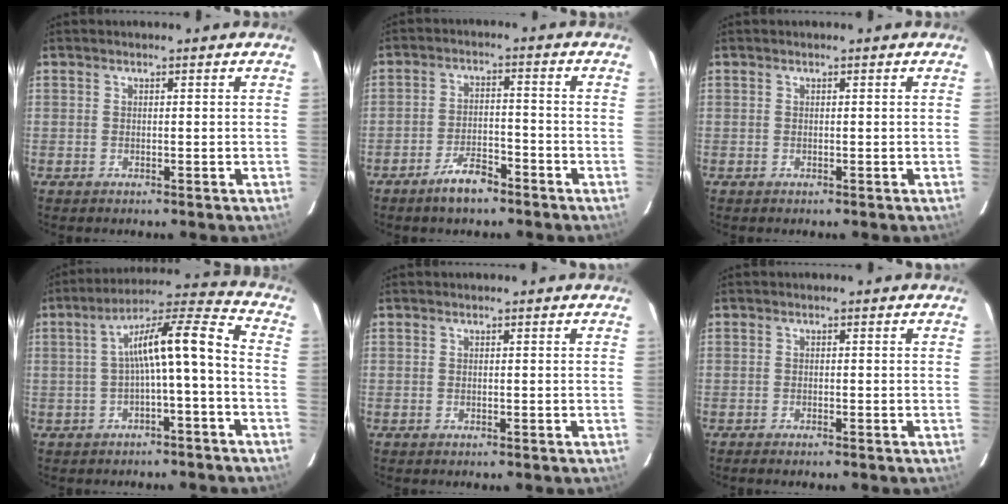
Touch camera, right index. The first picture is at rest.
{"total": 5.6, "force": [-4.2, 1.9, 3.2], "torque": [-0.062, 0.002, -0.073]}
{"total": 0.0}
{"total": 10.4, "force": [-0.9, 0.9, 10.4], "torque": [-0.165, 0.042, -0.014]}
{"total": 0.0}
{"total": 2.1, "force": [-1.7, 0.1, 1.2], "torque": [-0.015, -0.002, -0.020]}